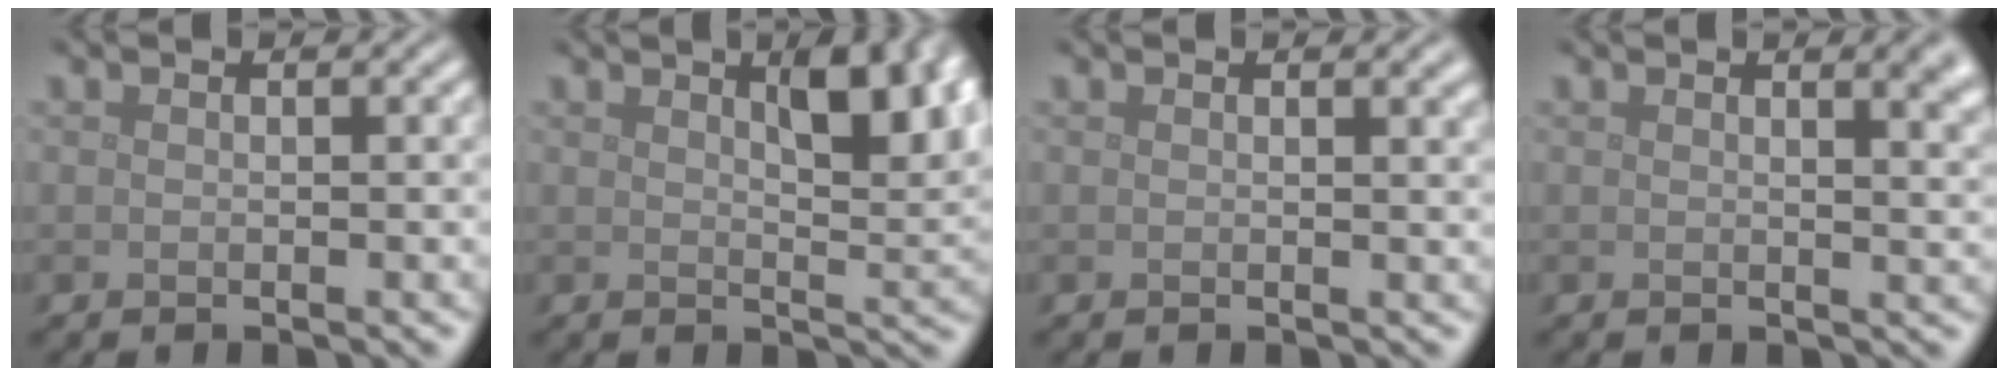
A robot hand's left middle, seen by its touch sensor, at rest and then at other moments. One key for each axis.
{"total": 5.7, "fx": 2.5, "fy": 2.0, "fz": 4.7, "tx": -0.063, "ty": 0.001, "tz": 0.040}
{"total": 1.5, "fx": 0.8, "fy": 0.5, "fz": 1.1, "tx": -0.005, "ty": 0.004, "tz": 0.010}
{"total": 3.9, "fx": 2.0, "fy": 1.6, "fz": 3.0, "tx": -0.013, "ty": 0.009, "tz": 0.022}